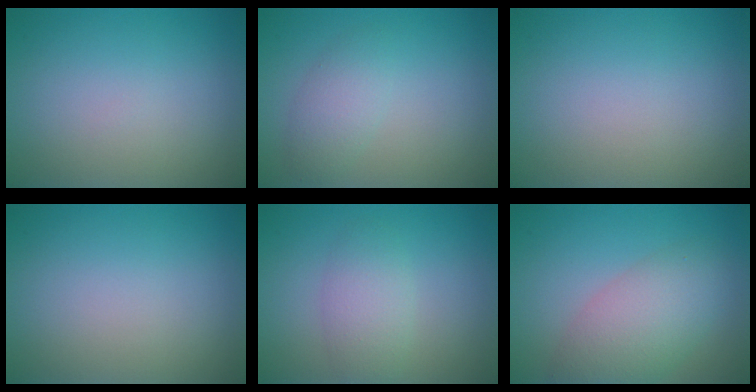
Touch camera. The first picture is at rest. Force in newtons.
{"total": 2.3, "press": 2.3, "slide": 0.1}
{"total": 0.0}
{"total": 0.0}
{"total": 2.8, "press": 2.8, "slide": 0.1}
{"total": 5.5, "press": 5.5, "slide": 0.2}